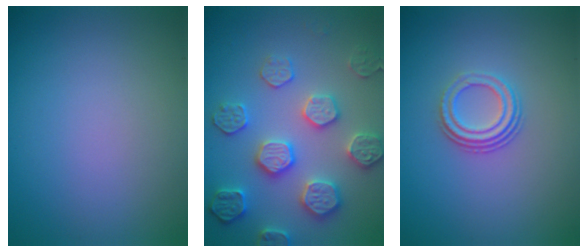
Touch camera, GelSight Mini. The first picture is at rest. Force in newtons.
{"total": 5.1, "press": 4.9, "slide": 1.4}
{"total": 3.0, "press": 2.2, "slide": 2.0}